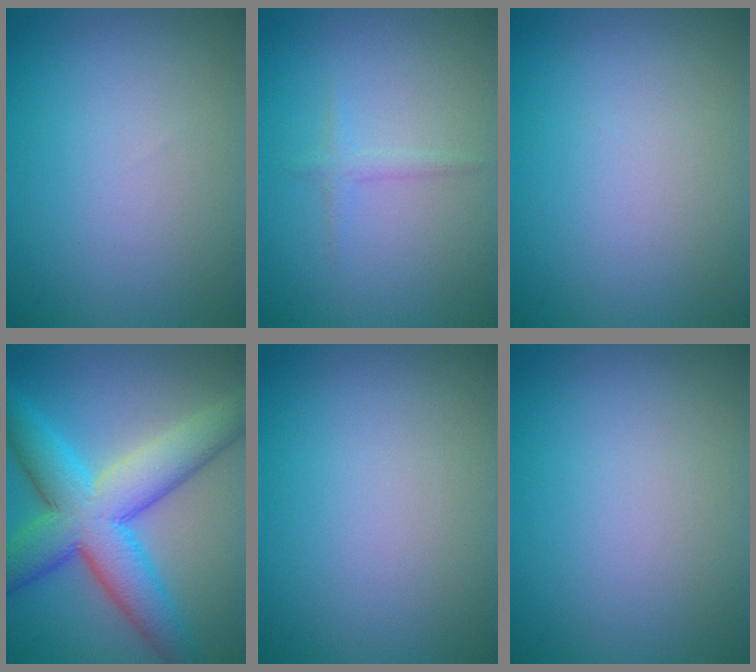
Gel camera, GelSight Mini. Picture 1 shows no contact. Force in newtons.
{"total": 1.0, "press": 1.0, "slide": 0.1}
{"total": 0.0}
{"total": 10.0, "press": 10.0, "slide": 0.2}
{"total": 0.0}
{"total": 0.0}